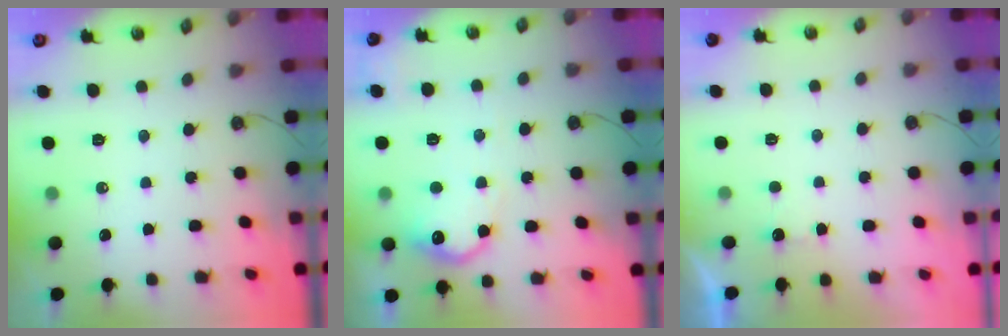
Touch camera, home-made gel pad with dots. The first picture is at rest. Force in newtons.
{"total": 13.7, "press": 13.7, "slide": 0.9}
{"total": 1.0, "press": 0.7, "slide": 0.6}